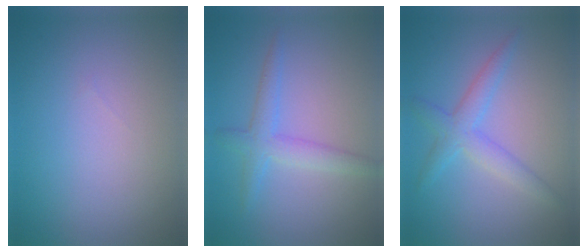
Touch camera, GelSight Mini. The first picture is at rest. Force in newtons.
{"total": 2.7, "press": 2.7, "slide": 0.2}
{"total": 3.0, "press": 3.0, "slide": 0.1}